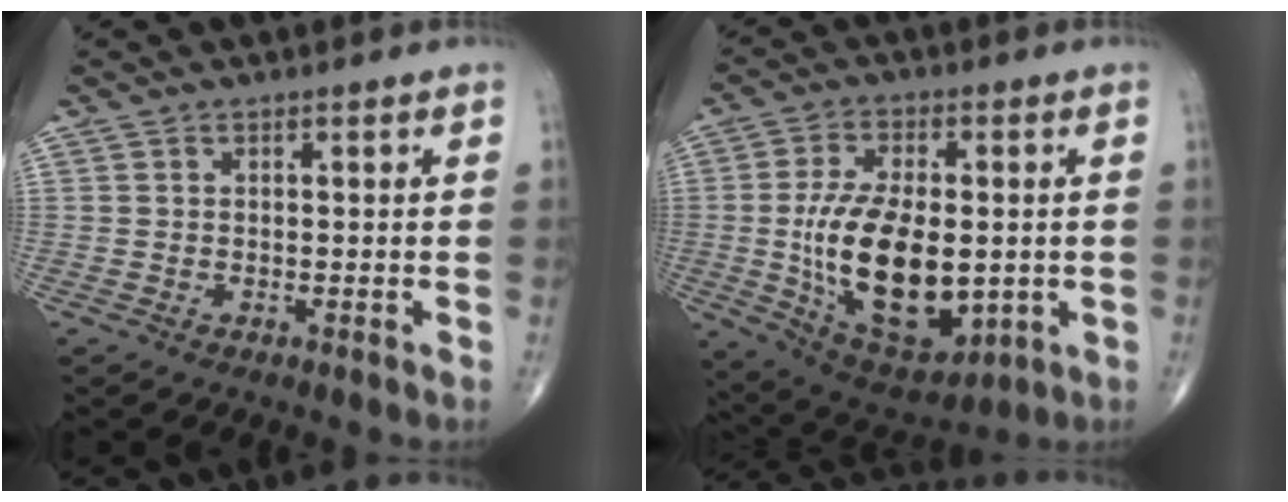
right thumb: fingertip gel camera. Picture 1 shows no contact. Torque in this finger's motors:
{"motor_torque": [2.15, 2.86, 2.25, -0.20, 0.25]}